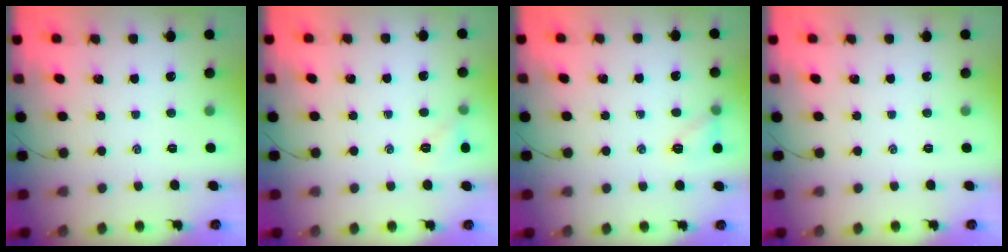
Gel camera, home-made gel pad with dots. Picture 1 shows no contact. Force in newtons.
{"total": 5.5, "press": 5.3, "slide": 1.6}
{"total": 7.4, "press": 7.2, "slide": 1.6}
{"total": 0.0}